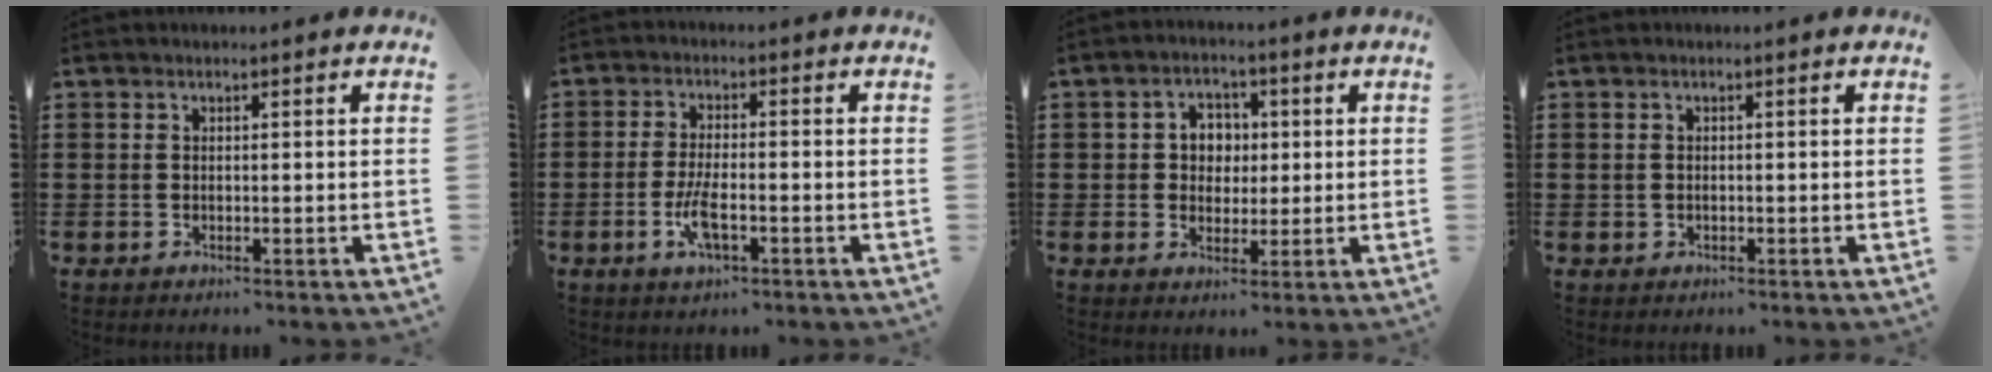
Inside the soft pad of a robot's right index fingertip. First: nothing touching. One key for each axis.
{"total": 4.9, "fx": -1.8, "fy": 1.5, "fz": 4.3, "tx": -0.092, "ty": -0.002, "tz": -0.037}
{"total": 4.3, "fx": 0.3, "fy": 3.9, "fz": 1.7, "tx": -0.042, "ty": 0.011, "tz": -0.001}
{"total": 0.6, "fx": 0.0, "fy": 0.5, "fz": 0.2, "tx": -0.006, "ty": 0.004, "tz": 0.000}